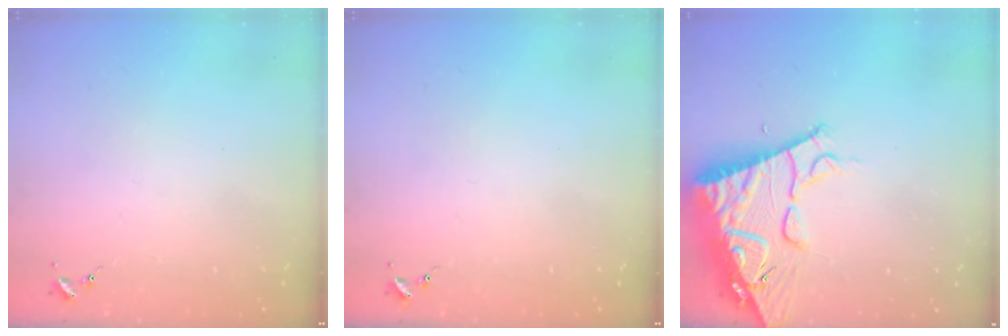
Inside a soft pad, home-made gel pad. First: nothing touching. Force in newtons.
{"total": 0.0}
{"total": 17.5, "press": 17.4, "slide": 1.8}